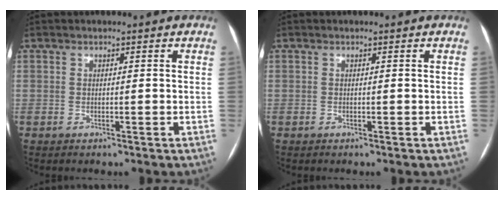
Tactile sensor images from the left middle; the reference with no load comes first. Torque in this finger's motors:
{"motor_torque": [0.00, 0.00, -0.01, 0.00]}